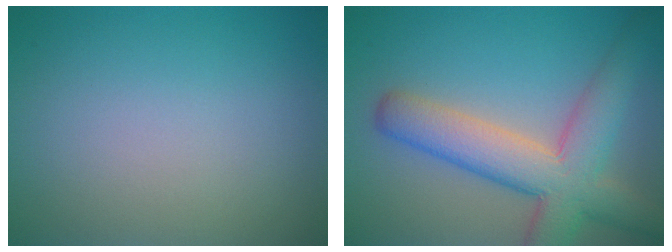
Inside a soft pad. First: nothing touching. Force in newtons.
{"total": 7.8, "press": 7.8, "slide": 0.4}